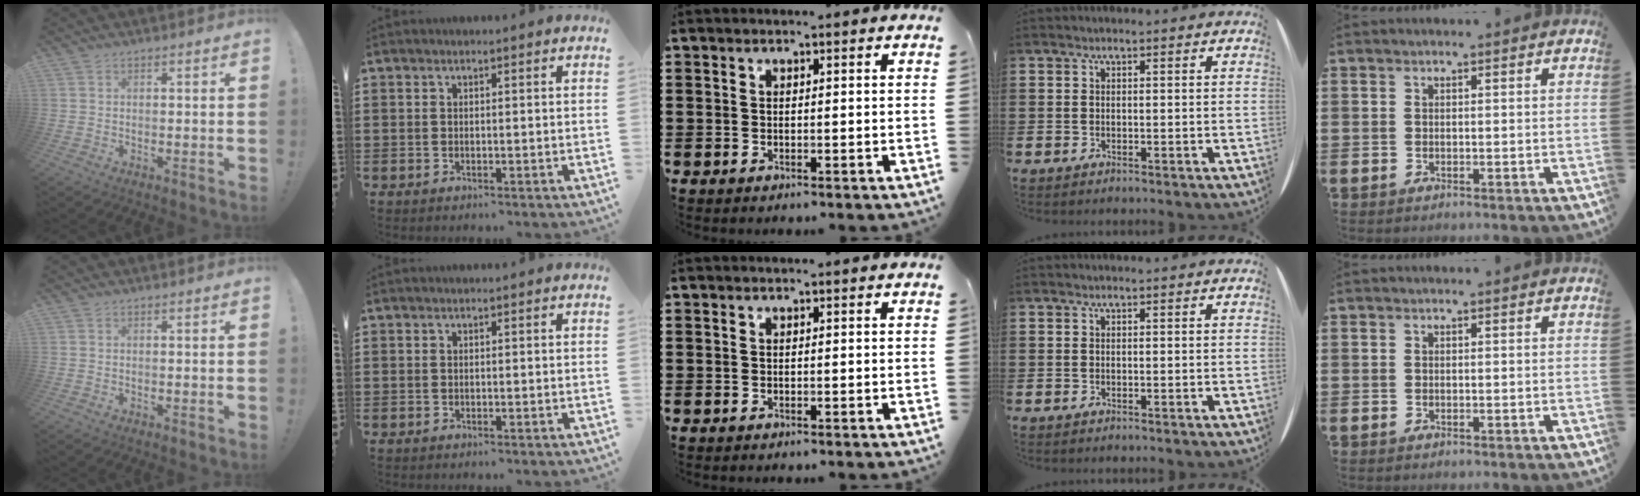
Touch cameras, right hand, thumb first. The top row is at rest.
{}